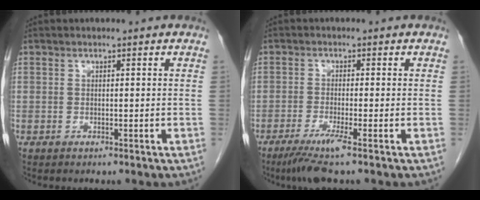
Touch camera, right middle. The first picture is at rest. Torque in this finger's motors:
{"motor_torque": [0.71, -0.64, 0.33, 0.08]}